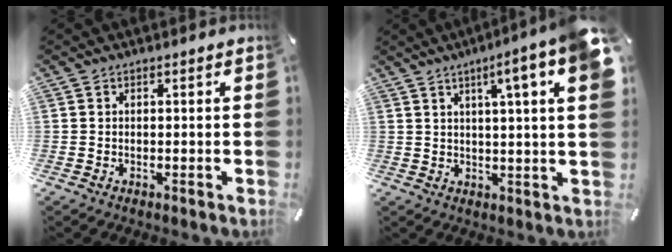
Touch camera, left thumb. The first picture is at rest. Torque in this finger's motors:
{"motor_torque": [2.48, 2.53, 1.45, -1.32, 0.10]}